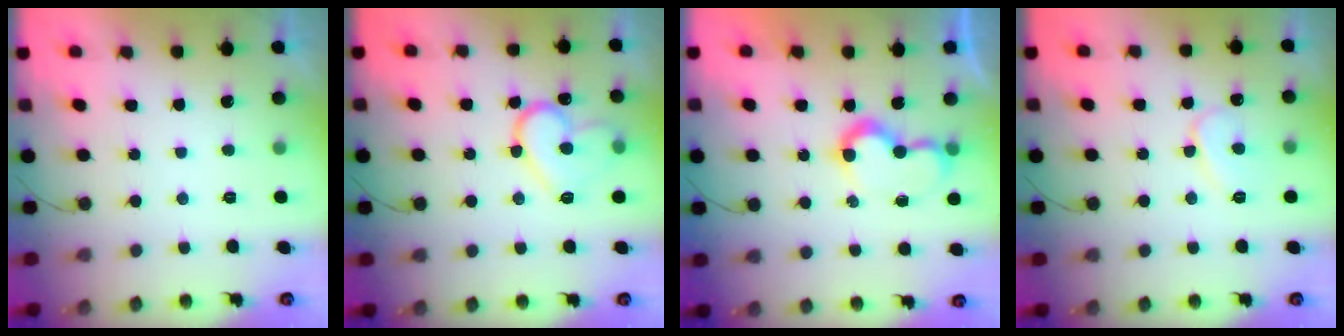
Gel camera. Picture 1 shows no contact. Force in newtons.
{"total": 14.0, "press": 13.9, "slide": 1.2}
{"total": 8.0, "press": 8.0, "slide": 0.8}
{"total": 7.2, "press": 7.2, "slide": 0.7}